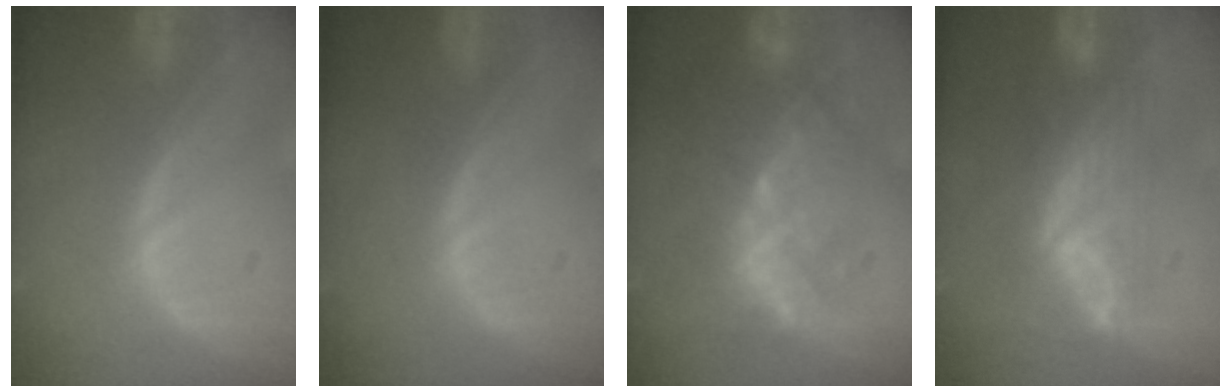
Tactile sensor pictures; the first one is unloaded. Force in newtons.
{"total": 0.0}
{"total": 9.2, "press": 8.6, "slide": 3.4}
{"total": 8.0, "press": 6.6, "slide": 4.5}